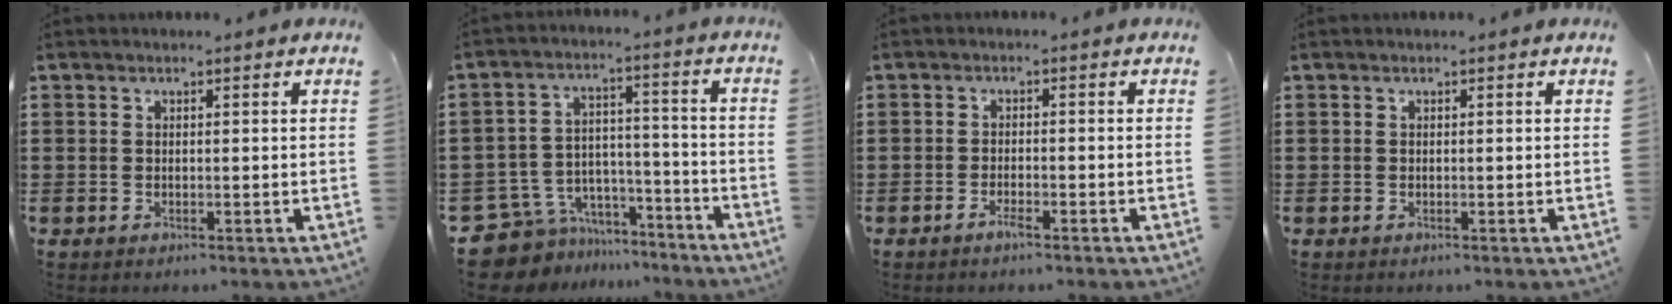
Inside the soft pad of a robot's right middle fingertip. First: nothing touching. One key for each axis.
{"total": 7.8, "fx": -7.1, "fy": 3.3, "fz": 0.5, "tx": -0.034, "ty": 0.009, "tz": -0.141}
{"total": 1.8, "fx": -1.3, "fy": 0.3, "fz": 1.3, "tx": -0.032, "ty": -0.005, "tz": -0.025}
{"total": 0.0}